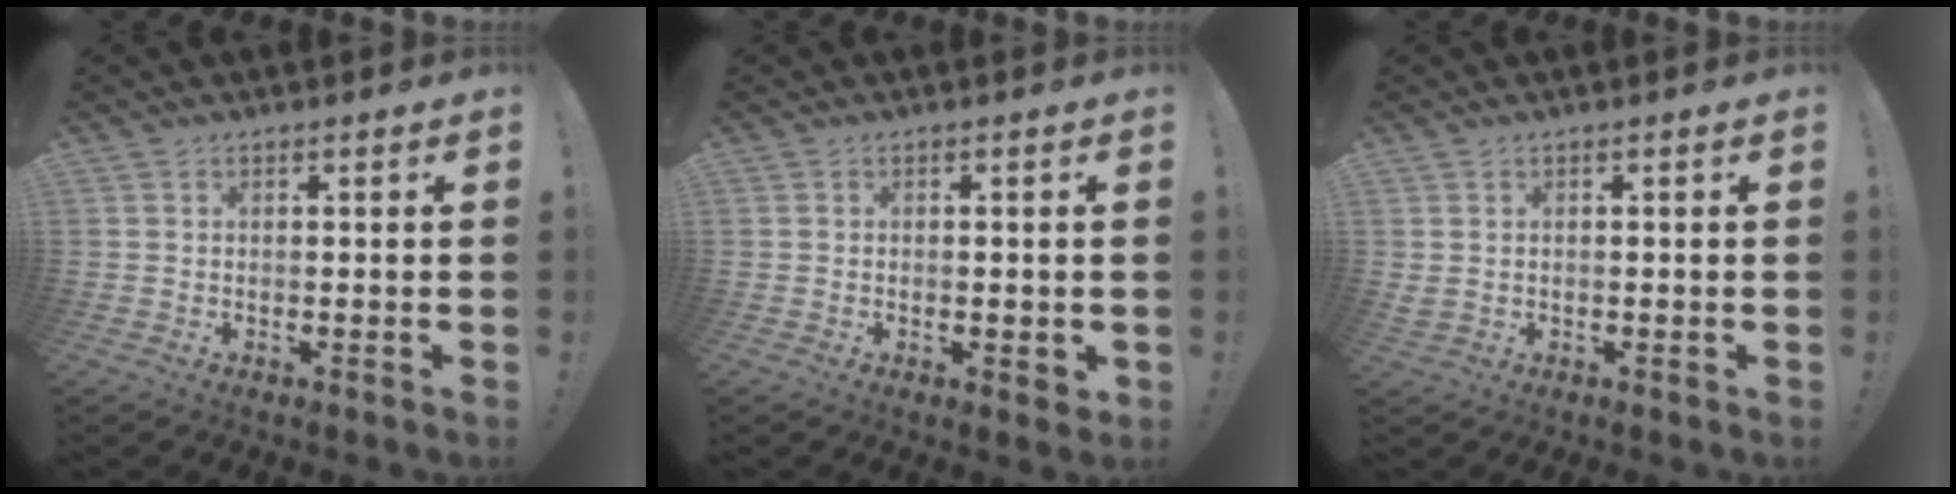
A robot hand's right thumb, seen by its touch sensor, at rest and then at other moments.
{"total": 1.9, "force": [0.2, 1.0, 1.6], "torque": [-0.010, -0.002, 0.002]}
{"total": 1.5, "force": [0.8, 0.9, 0.8], "torque": [-0.016, 0.003, 0.016]}